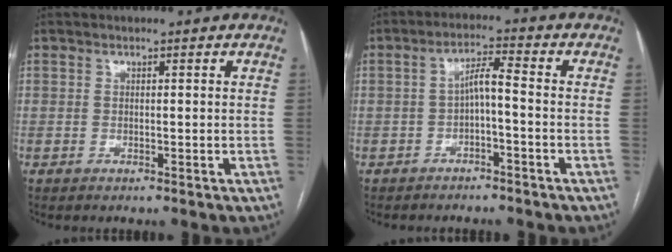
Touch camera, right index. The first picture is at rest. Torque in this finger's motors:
{"motor_torque": [0.45, -0.12, 0.20, 0.05]}